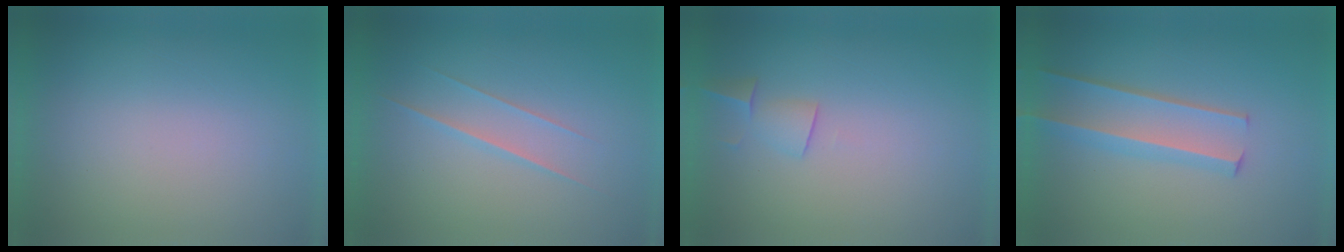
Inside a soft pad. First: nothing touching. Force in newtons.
{"total": 1.5}
{"total": 2.2}
{"total": 2.9}